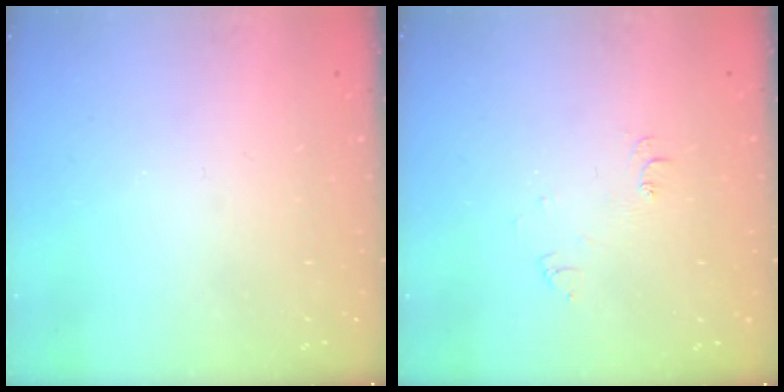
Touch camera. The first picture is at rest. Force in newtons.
{"total": 4.9, "press": 4.9, "slide": 0.7}